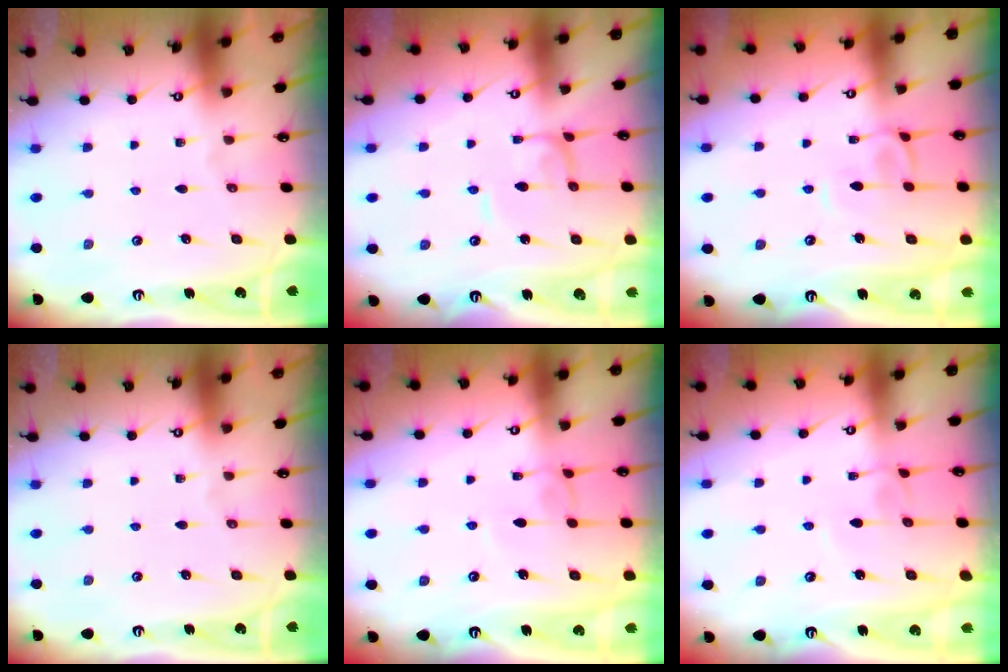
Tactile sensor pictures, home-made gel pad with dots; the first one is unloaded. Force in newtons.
{"total": 1.7, "press": 1.7, "slide": 0.1}
{"total": 1.9, "press": 1.9, "slide": 0.5}
{"total": 0.0}
{"total": 1.2, "press": 1.1, "slide": 0.4}
{"total": 3.6, "press": 3.6, "slide": 0.1}